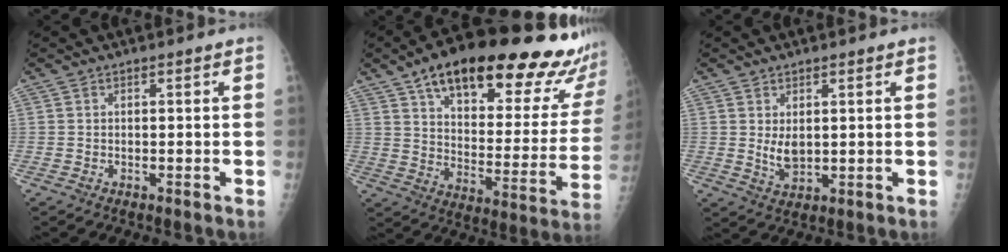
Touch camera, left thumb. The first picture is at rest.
{"total": 30.4, "force": [22.1, 10.1, 18.3], "torque": [-0.227, -0.070, 0.309]}
{"total": 3.9, "force": [1.0, 2.3, 3.1], "torque": [-0.046, -0.015, 0.024]}